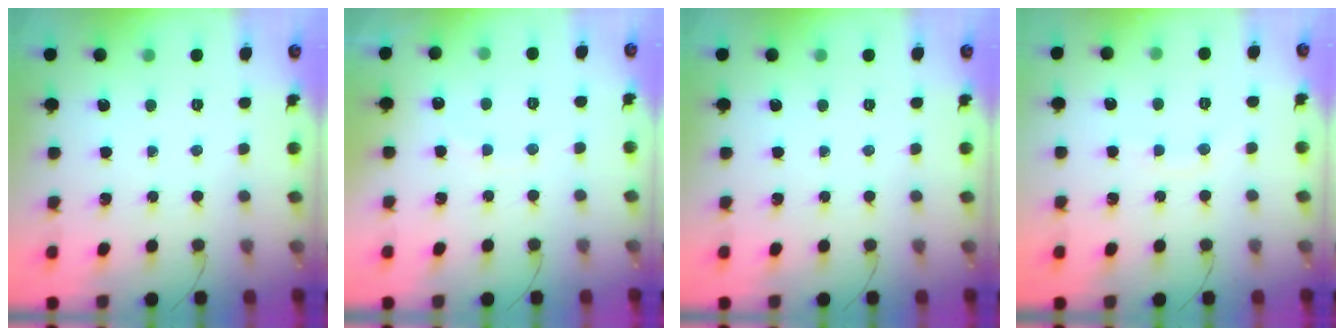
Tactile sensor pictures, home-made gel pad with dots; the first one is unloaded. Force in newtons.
{"total": 6.6, "press": 6.5, "slide": 1.3}
{"total": 0.0}
{"total": 3.6, "press": 3.4, "slide": 1.0}